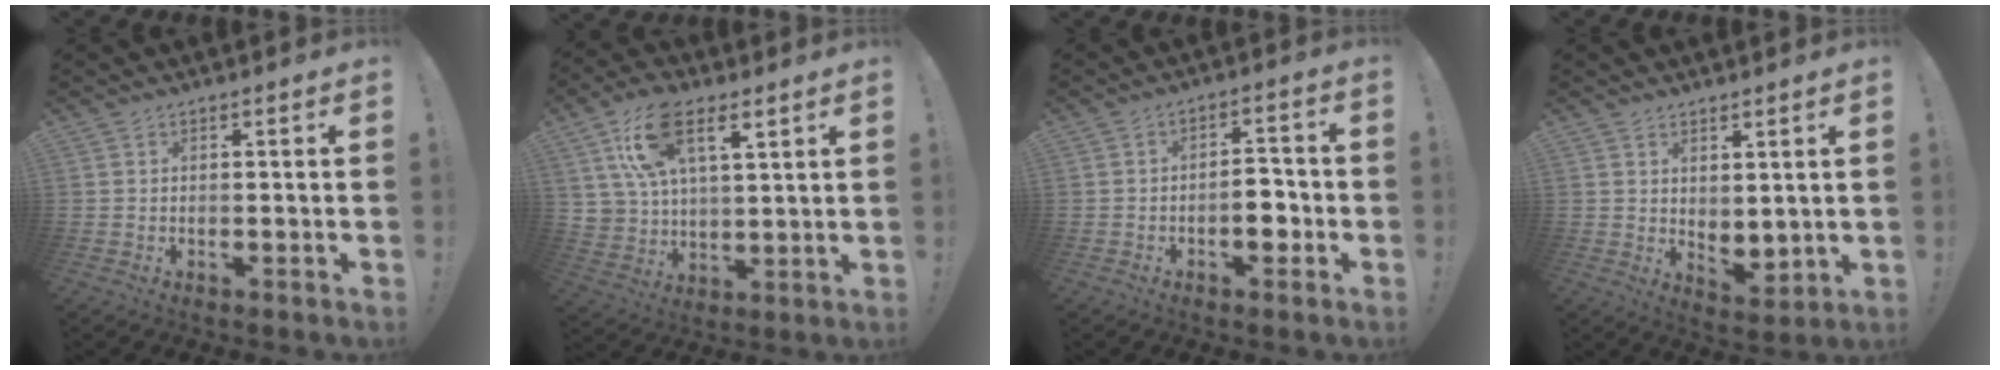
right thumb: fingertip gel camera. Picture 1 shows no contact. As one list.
[{"total": 15.4, "force": [7.7, 8.9, 9.9], "torque": [-0.163, -0.019, 0.142]}, {"total": 7.1, "force": [-2.6, 3.7, 5.5], "torque": [-0.069, 0.016, -0.043]}, {"total": 4.5, "force": [2.2, 2.6, 2.9], "torque": [-0.028, -0.023, 0.044]}]